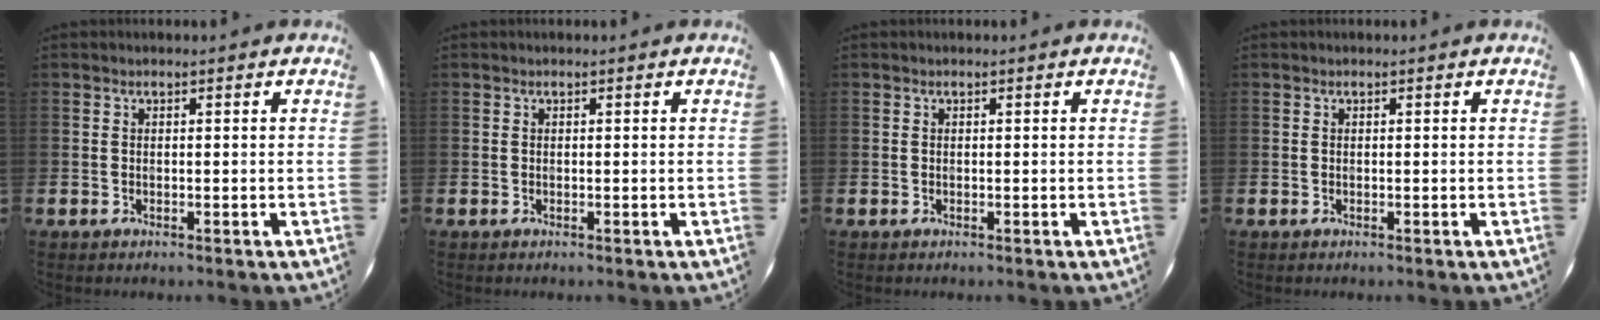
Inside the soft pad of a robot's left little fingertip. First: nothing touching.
{"total": 0.0}
{"total": 0.0}
{"total": 0.0}